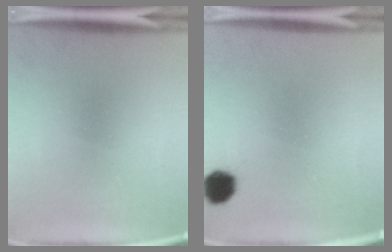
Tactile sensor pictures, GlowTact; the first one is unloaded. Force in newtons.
{"total": 5.0}